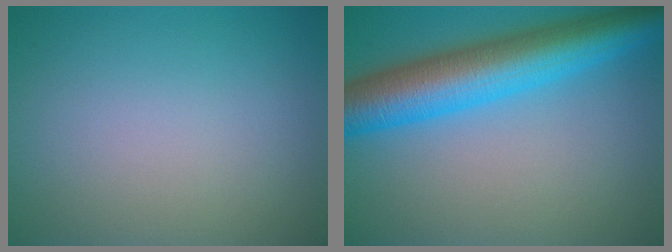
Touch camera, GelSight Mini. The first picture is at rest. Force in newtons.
{"total": 9.3, "press": 9.3, "slide": 0.2}